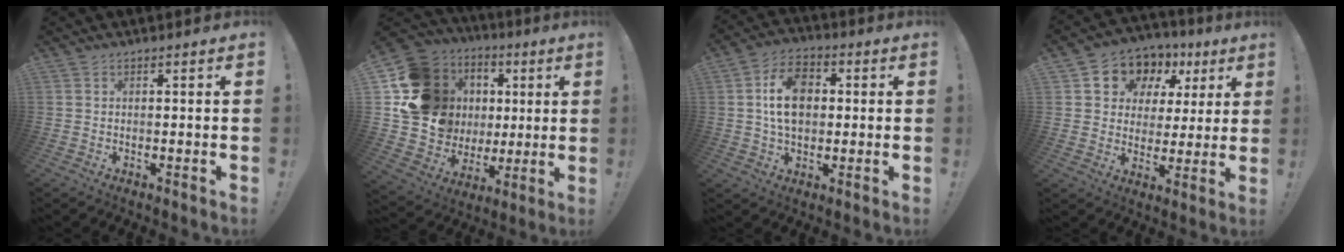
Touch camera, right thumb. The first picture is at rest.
{"total": 20.8, "force": [5.1, 18.0, 9.1], "torque": [-0.145, -0.021, 0.141]}
{"total": 12.9, "force": [1.4, 9.1, 9.0], "torque": [-0.142, 0.011, 0.026]}
{"total": 10.0, "force": [4.7, 8.1, 3.5], "torque": [-0.061, -0.032, 0.090]}